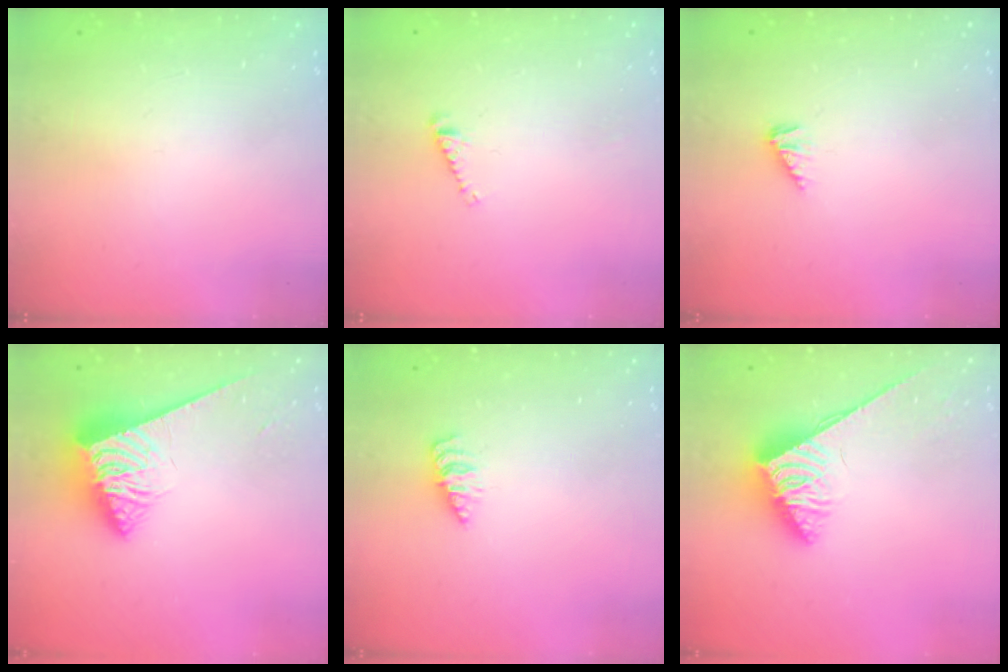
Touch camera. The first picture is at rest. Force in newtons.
{"total": 3.0, "press": 3.0, "slide": 0.4}
{"total": 3.4, "press": 3.3, "slide": 0.5}
{"total": 4.9, "press": 4.8, "slide": 0.9}
{"total": 1.9, "press": 1.8, "slide": 0.3}
{"total": 3.9, "press": 3.9, "slide": 0.5}